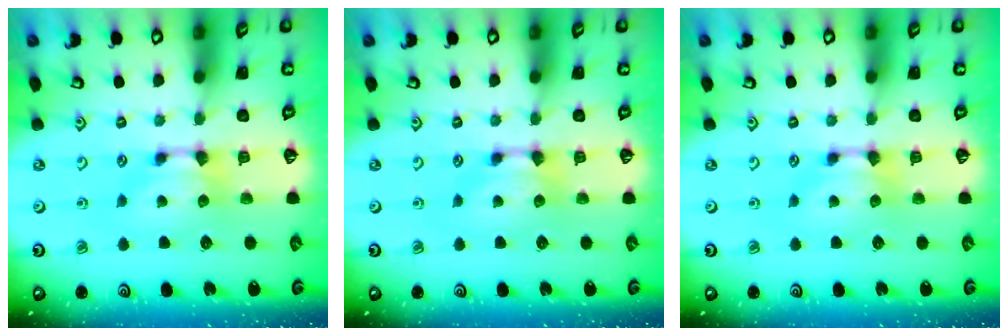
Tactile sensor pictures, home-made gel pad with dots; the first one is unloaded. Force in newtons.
{"total": 0.0}
{"total": 0.0}